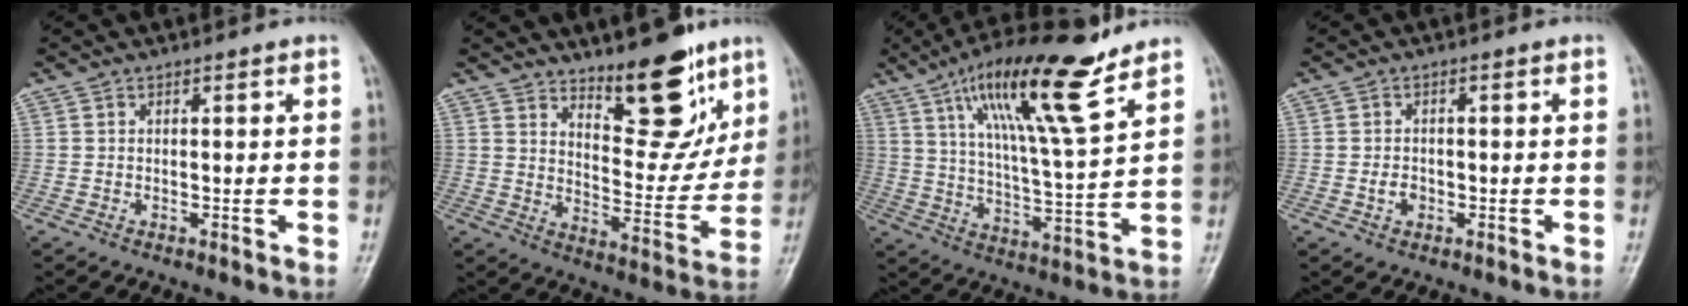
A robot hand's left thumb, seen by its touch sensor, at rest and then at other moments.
{"total": 14.9, "force": [9.8, 5.7, 9.6], "torque": [-0.086, -0.073, 0.156]}
{"total": 18.4, "force": [11.5, 3.1, 14.1], "torque": [-0.232, -0.051, 0.200]}
{"total": 2.5, "force": [-0.7, 2.0, 1.3], "torque": [-0.013, 0.006, -0.013]}